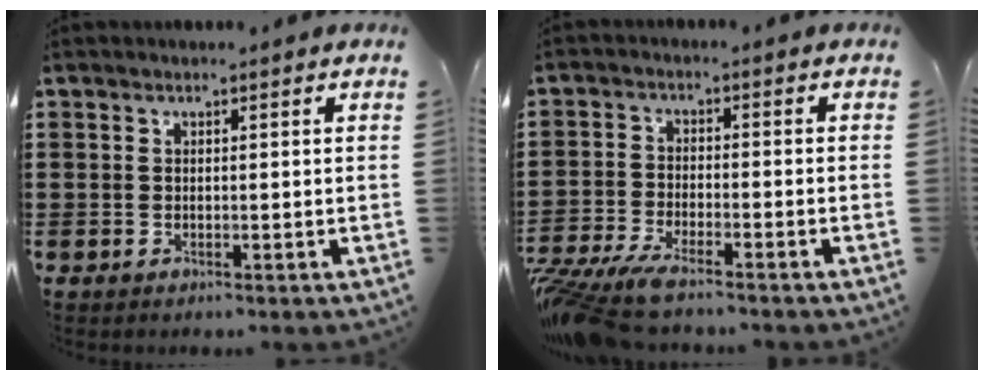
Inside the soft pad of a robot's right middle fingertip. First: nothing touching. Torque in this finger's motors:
{"motor_torque": [2.04, -0.10, 0.93, 0.21]}